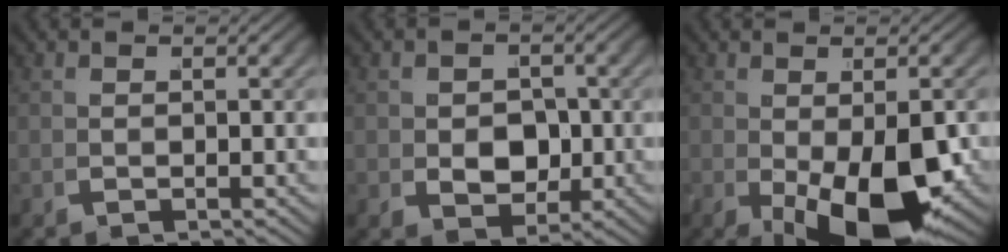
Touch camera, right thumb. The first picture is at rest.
{"total": 4.2, "force": [0.0, 3.3, 2.7], "torque": [-0.045, -0.018, 0.012]}
{"total": 9.4, "force": [-2.4, 4.5, 7.9], "torque": [-0.141, -0.033, -0.015]}